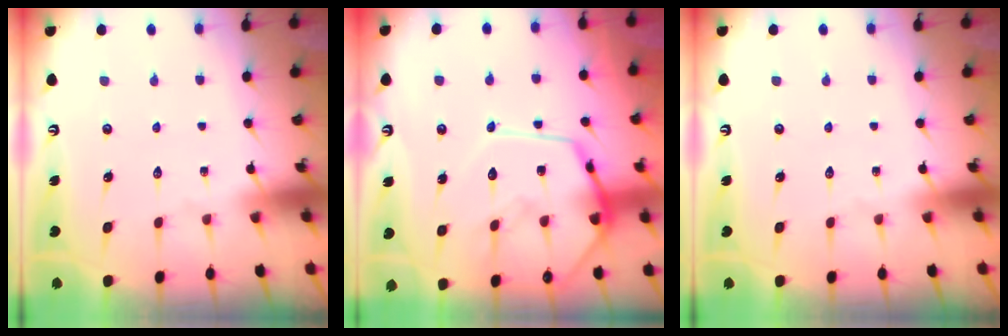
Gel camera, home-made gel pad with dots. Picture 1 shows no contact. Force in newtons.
{"total": 16.0, "press": 16.0, "slide": 1.4}
{"total": 0.0}